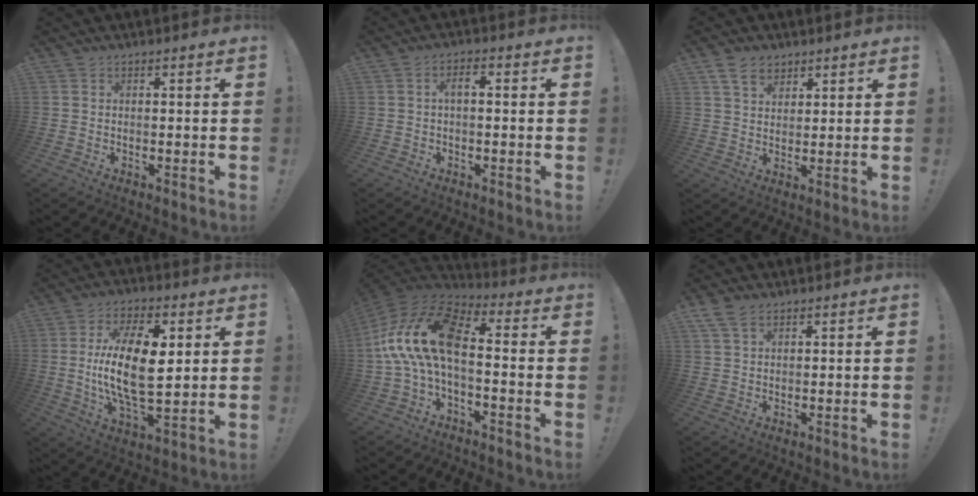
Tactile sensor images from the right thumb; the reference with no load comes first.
{"total": 2.7, "force": [-0.3, 1.0, 2.5], "torque": [-0.053, 0.013, -0.006]}
{"total": 7.5, "force": [4.6, 4.9, 3.2], "torque": [-0.056, -0.013, 0.089]}
{"total": 18.1, "force": [2.2, 8.4, 15.9], "torque": [-0.287, -0.012, 0.027]}
{"total": 18.3, "force": [1.0, 9.2, 15.8], "torque": [-0.306, 0.019, 0.027]}
{"total": 4.6, "force": [2.8, 2.3, 2.7], "torque": [-0.056, -0.005, 0.057]}